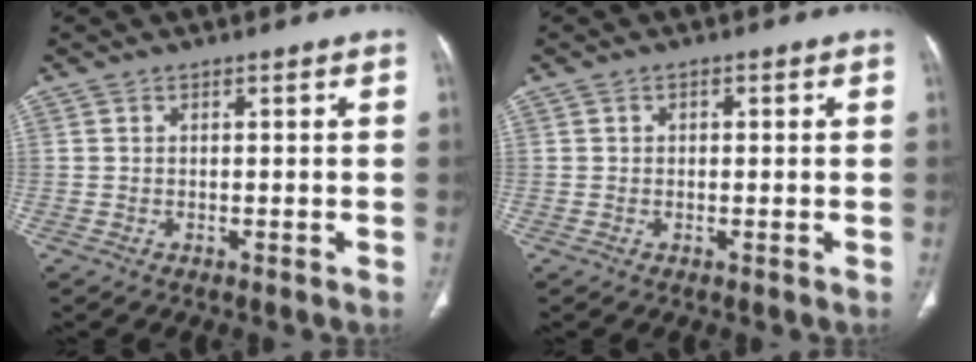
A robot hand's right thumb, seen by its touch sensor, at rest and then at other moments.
{"total": 0.7, "force": [0.1, 0.6, 0.3], "torque": [0.001, 0.002, -0.002]}